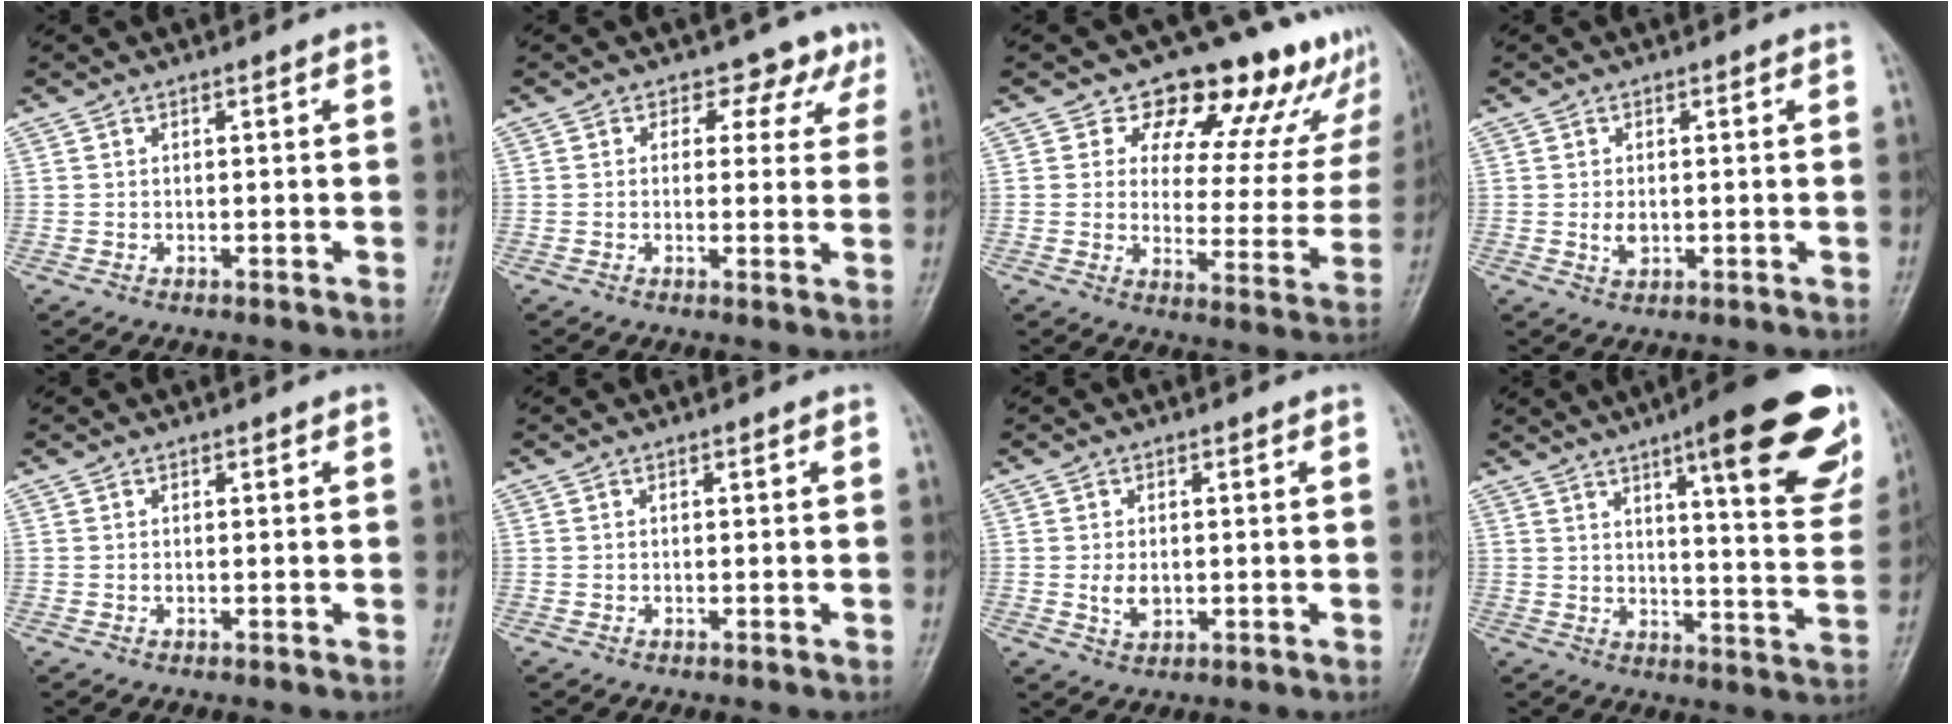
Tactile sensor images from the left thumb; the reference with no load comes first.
{"total": 5.3, "force": [3.6, 3.8, 1.1], "torque": [0.021, -0.017, 0.023]}
{"total": 17.6, "force": [14.0, 8.6, 6.3], "torque": [-0.013, -0.087, 0.155]}
{"total": 2.4, "force": [0.0, 1.6, 1.7], "torque": [-0.026, -0.004, 0.002]}
{"total": 0.0}
{"total": 0.0}
{"total": 3.3, "force": [-0.1, 2.3, 2.3], "torque": [-0.036, -0.005, 0.003]}
{"total": 22.2, "force": [12.3, 5.0, 17.9], "torque": [-0.204, -0.047, 0.156]}